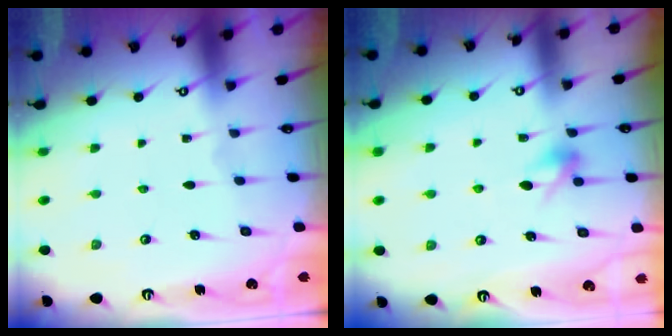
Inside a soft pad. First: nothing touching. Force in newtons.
{"total": 5.5, "press": 5.4, "slide": 1.1}